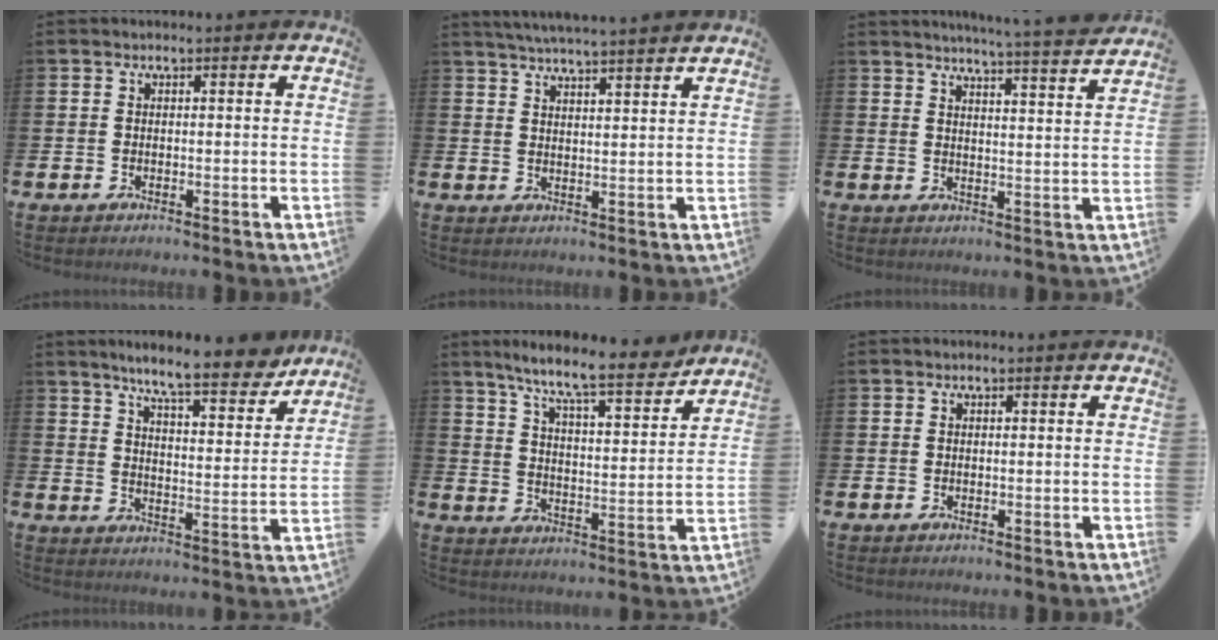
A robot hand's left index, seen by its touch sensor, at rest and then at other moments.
{"total": 4.6, "force": [4.5, -0.8, 0.6], "torque": [-0.030, -0.020, 0.081]}
{"total": 5.1, "force": [4.9, -1.1, 0.9], "torque": [-0.023, -0.038, 0.082]}
{"total": 9.1, "force": [8.2, 0.9, 3.9], "torque": [-0.081, -0.049, 0.140]}
{"total": 9.4, "force": [8.4, 0.5, 4.1], "torque": [-0.106, -0.052, 0.142]}
{"total": 0.0}